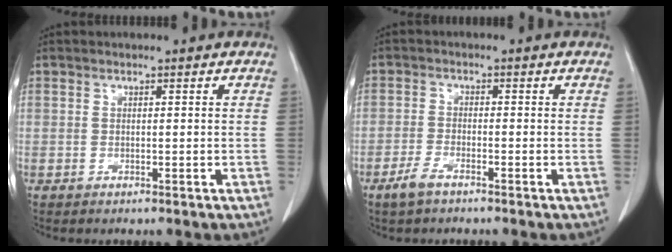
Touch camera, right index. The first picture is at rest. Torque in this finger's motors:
{"motor_torque": [0.02, 0.00, 0.03, 0.03]}